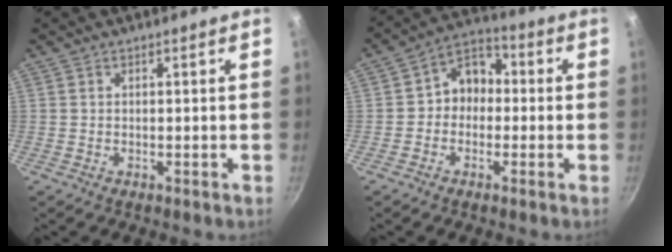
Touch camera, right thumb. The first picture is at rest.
{"total": 7.7, "force": [-0.5, 6.4, 4.3], "torque": [-0.020, 0.029, -0.027]}